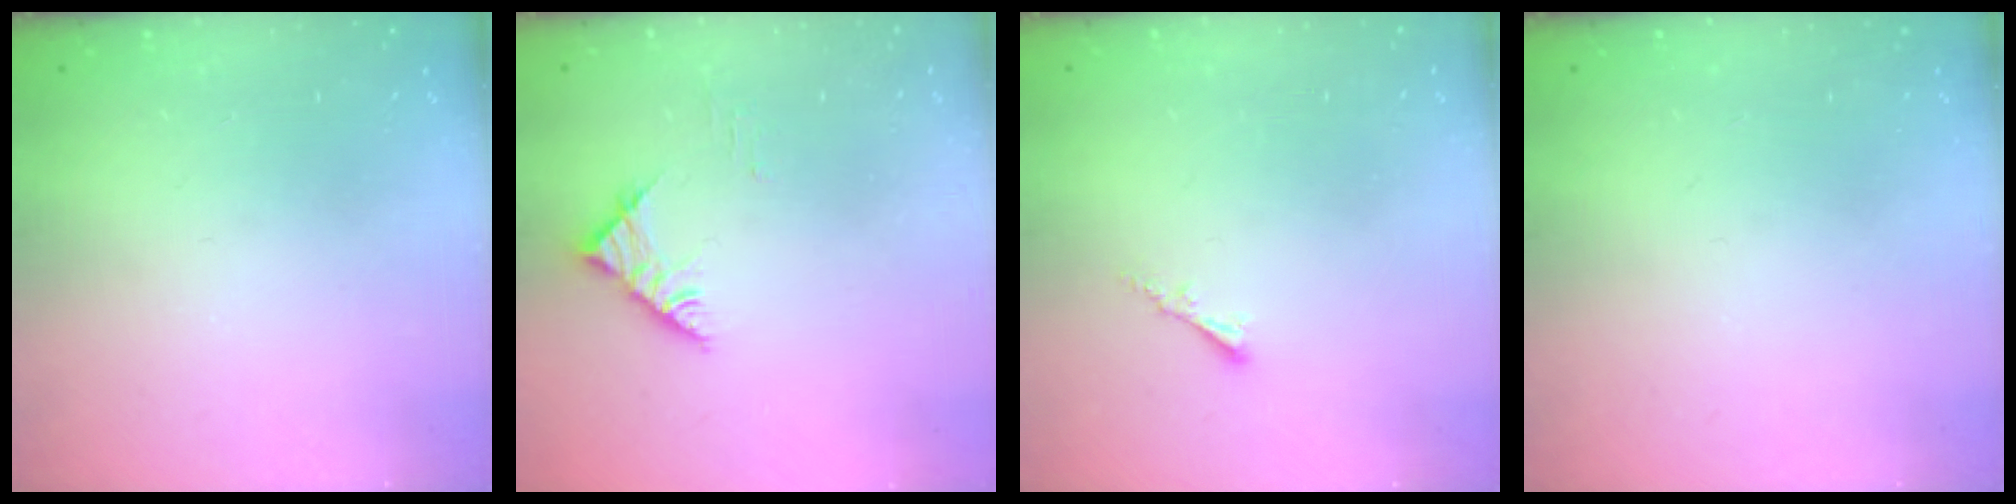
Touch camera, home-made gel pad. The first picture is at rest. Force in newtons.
{"total": 5.3, "press": 5.3, "slide": 0.2}
{"total": 1.8, "press": 1.7, "slide": 0.5}
{"total": 0.0}